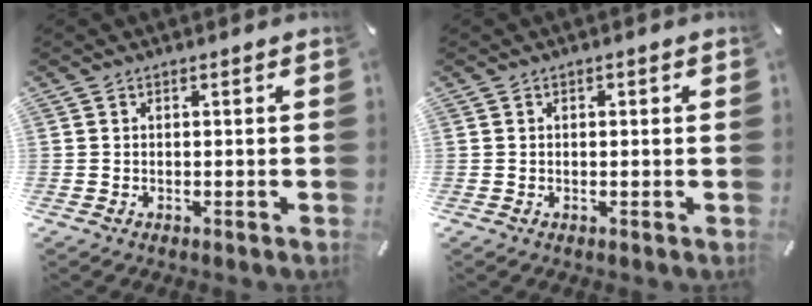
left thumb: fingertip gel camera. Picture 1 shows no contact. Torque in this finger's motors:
{"motor_torque": [-0.21, -0.48, 0.04, 0.16, 0.01]}